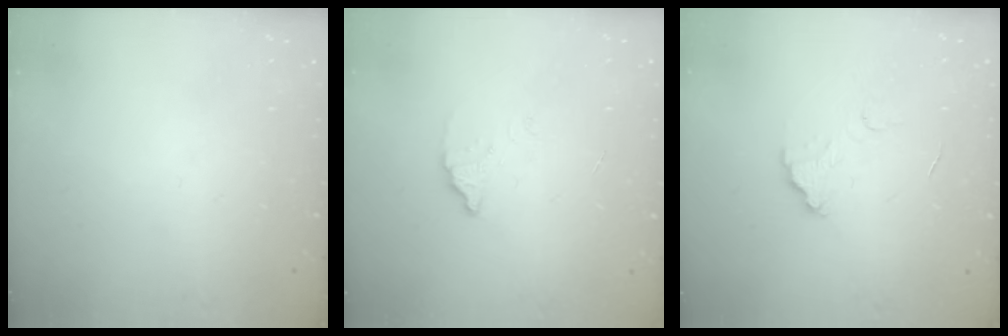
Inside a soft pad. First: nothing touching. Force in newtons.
{"total": 2.7, "press": 2.7, "slide": 0.2}
{"total": 6.6, "press": 6.6, "slide": 0.5}